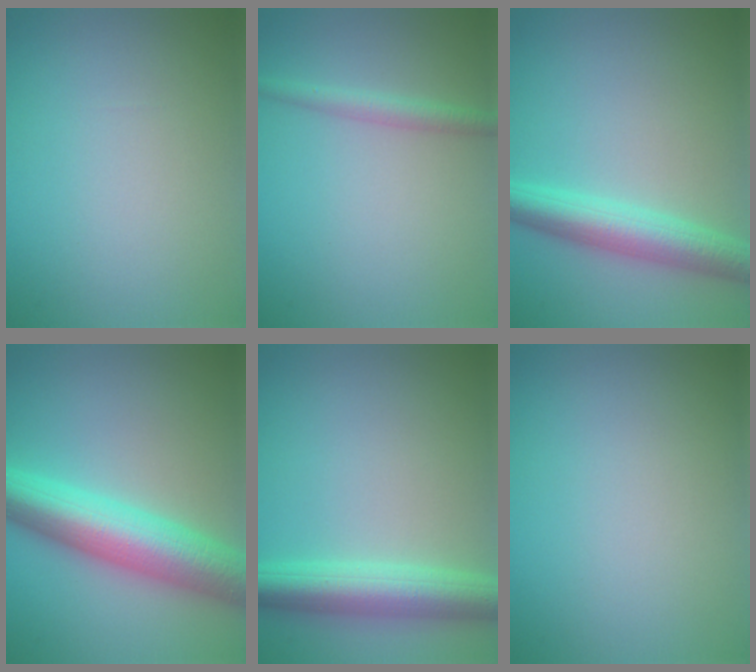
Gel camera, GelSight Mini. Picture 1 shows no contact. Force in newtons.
{"total": 1.9, "press": 1.9, "slide": 0.0}
{"total": 5.0, "press": 5.0, "slide": 0.1}
{"total": 8.8, "press": 8.8, "slide": 0.0}
{"total": 5.7, "press": 5.7, "slide": 0.3}
{"total": 0.0}